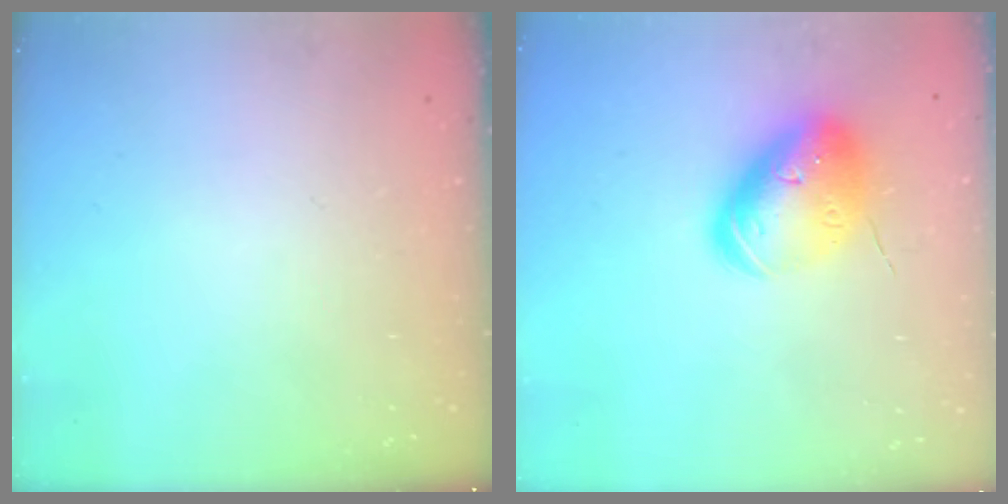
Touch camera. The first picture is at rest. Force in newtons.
{"total": 14.1, "press": 13.9, "slide": 2.4}